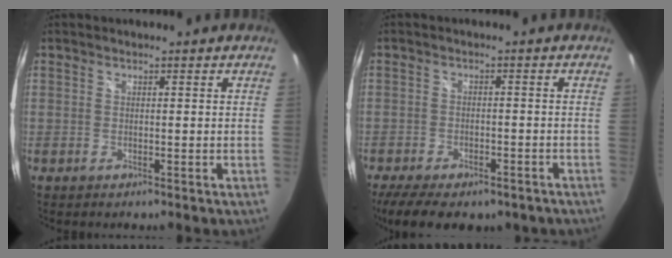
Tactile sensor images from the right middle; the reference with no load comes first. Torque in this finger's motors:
{"motor_torque": [1.08, -1.06, 0.20, 0.08]}